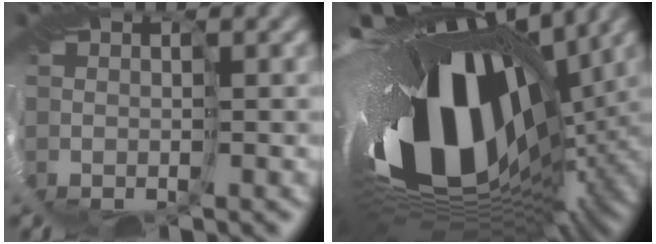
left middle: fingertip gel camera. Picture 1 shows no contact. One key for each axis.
{"total": 18.7, "fx": 1.8, "fy": 10.6, "fz": 15.3, "tx": -0.278, "ty": -0.070, "tz": 0.038}